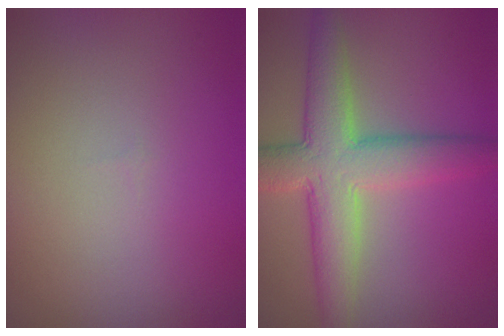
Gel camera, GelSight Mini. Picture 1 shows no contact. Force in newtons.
{"total": 7.3, "press": 7.3, "slide": 0.2}